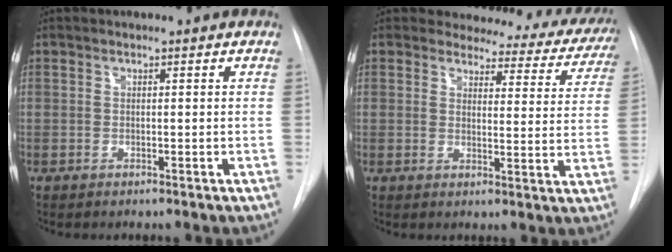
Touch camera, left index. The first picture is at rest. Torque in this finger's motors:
{"motor_torque": [0.99, -1.15, 0.02, -0.06]}